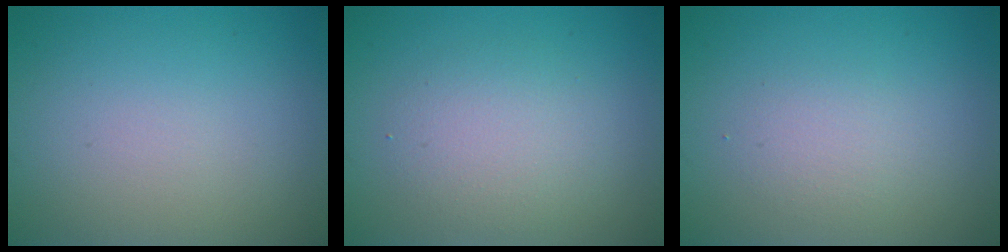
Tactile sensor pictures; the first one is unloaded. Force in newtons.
{"total": 3.1, "press": 3.1, "slide": 0.3}
{"total": 1.7, "press": 1.6, "slide": 0.1}